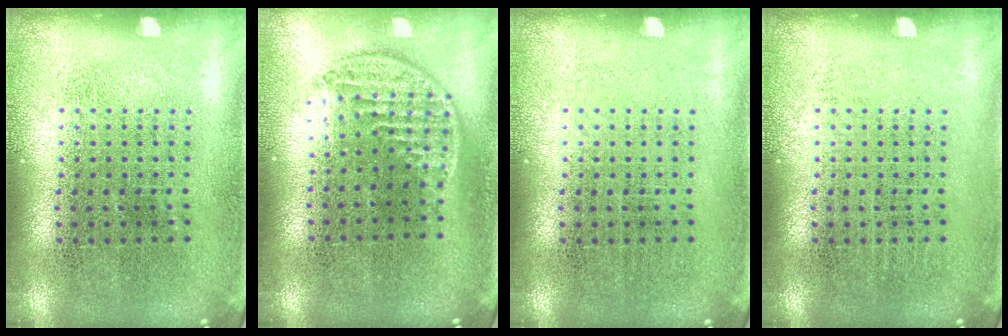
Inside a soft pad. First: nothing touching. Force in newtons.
{"total": 1.3, "press": 1.1, "slide": 0.7}
{"total": 0.0}
{"total": 0.0}